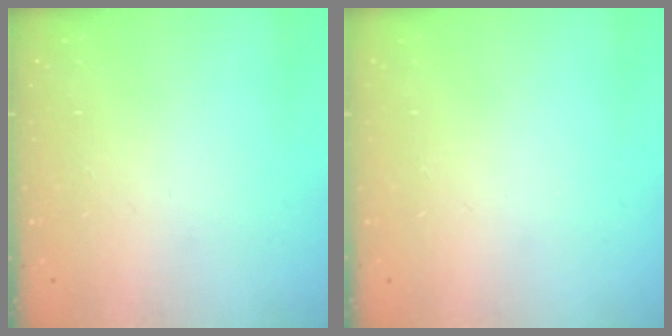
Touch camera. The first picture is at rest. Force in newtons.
{"total": 0.0}